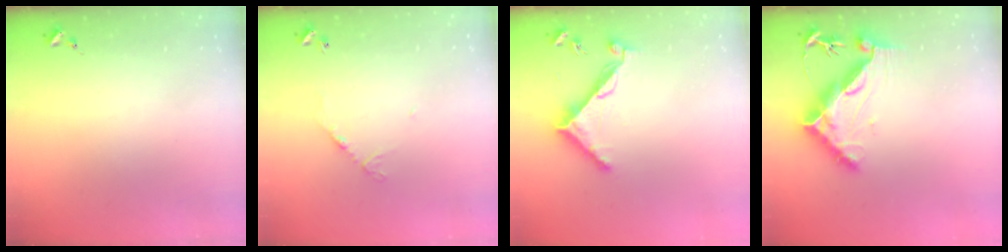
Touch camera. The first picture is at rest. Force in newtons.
{"total": 7.3, "press": 7.3, "slide": 0.4}
{"total": 8.2, "press": 8.2, "slide": 0.6}
{"total": 12.2, "press": 12.1, "slide": 1.3}